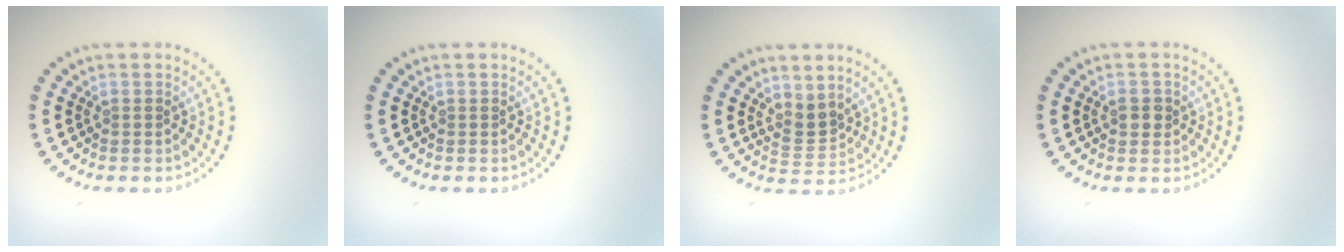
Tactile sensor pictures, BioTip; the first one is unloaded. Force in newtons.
{"total": 0.0}
{"total": 2.3, "press": 1.7, "slide": 1.6}
{"total": 1.5, "press": 1.5, "slide": 0.3}